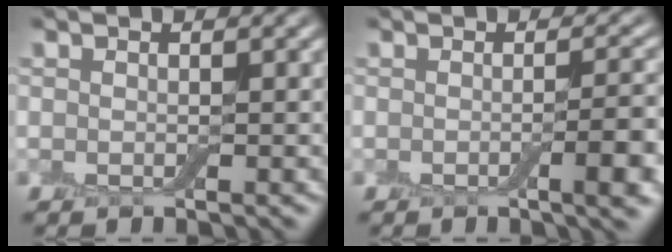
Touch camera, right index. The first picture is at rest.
{"total": 4.4, "force": [-1.1, 1.1, 4.2], "torque": [-0.052, 0.001, -0.017]}